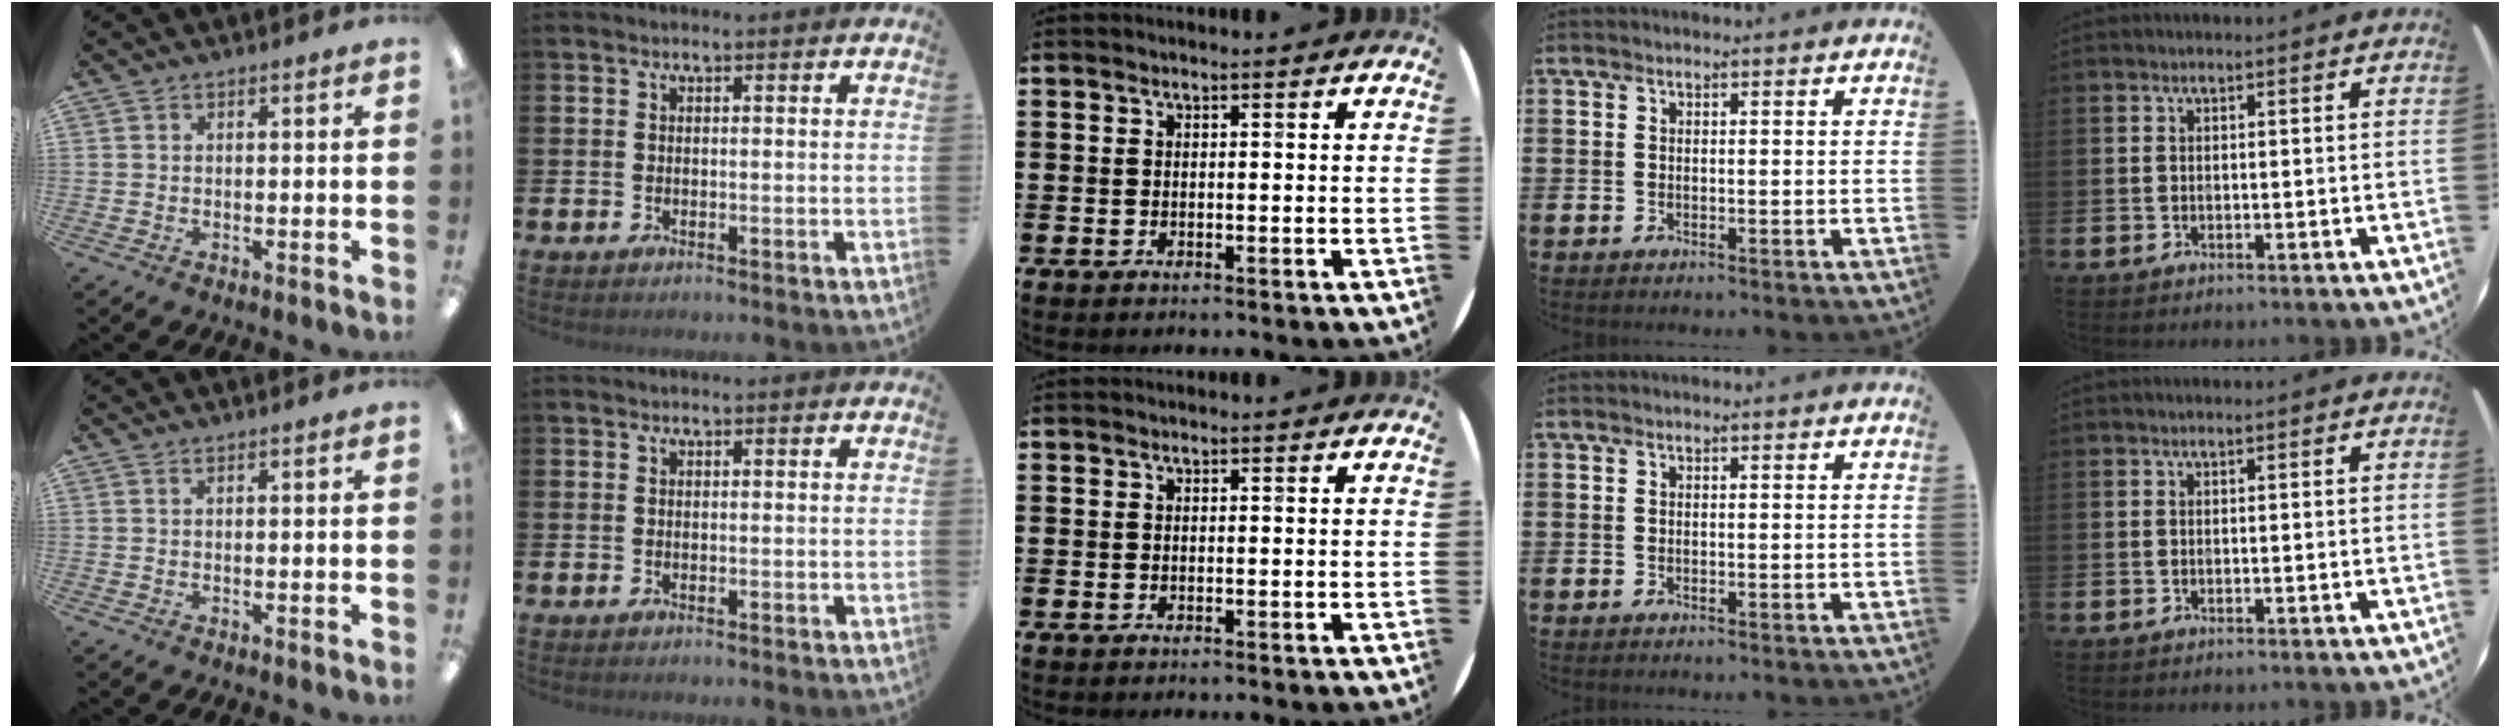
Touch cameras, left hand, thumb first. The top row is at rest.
{}